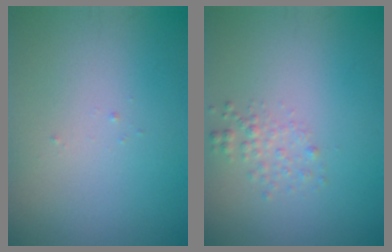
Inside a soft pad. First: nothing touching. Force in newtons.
{"total": 1.4, "press": 1.4, "slide": 0.1}